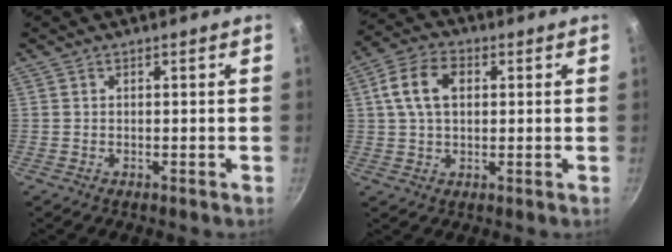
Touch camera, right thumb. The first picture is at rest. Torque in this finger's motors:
{"motor_torque": [-0.53, 1.55, 1.20, 0.24, 0.28]}